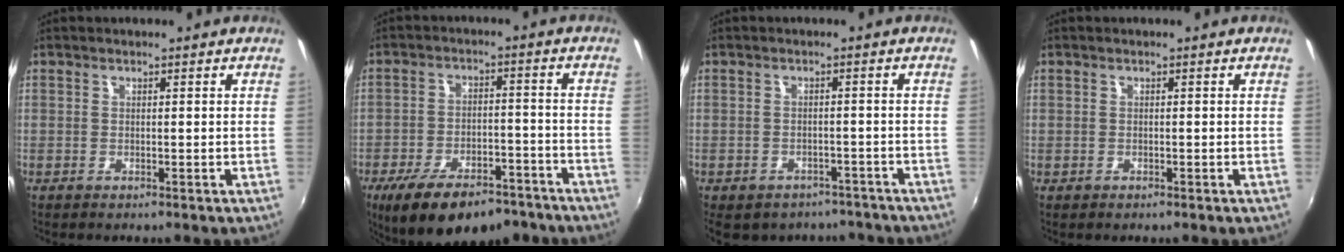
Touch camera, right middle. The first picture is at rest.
{"total": 17.4, "force": [-12.7, 6.8, 9.8], "torque": [-0.182, -0.018, -0.179]}
{"total": 11.5, "force": [-9.0, 5.9, 4.1], "torque": [-0.092, -0.006, -0.106]}
{"total": 0.0}